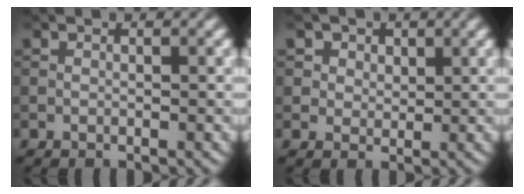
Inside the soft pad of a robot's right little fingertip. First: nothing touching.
{"total": 4.0, "force": [2.2, 3.0, 1.6], "torque": [-0.042, -0.004, 0.033]}